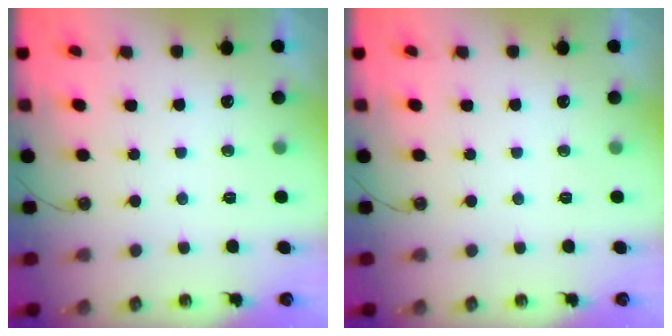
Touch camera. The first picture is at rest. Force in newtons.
{"total": 0.0}